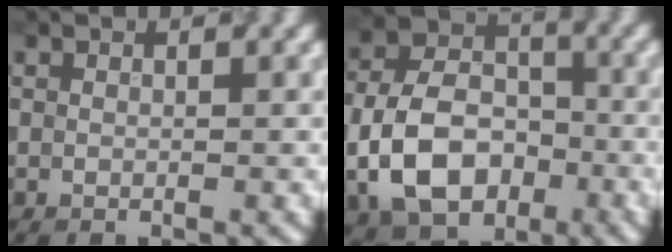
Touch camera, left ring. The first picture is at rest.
{"total": 9.1, "force": [-2.8, 6.3, 5.9], "torque": [-0.111, -0.001, -0.053]}